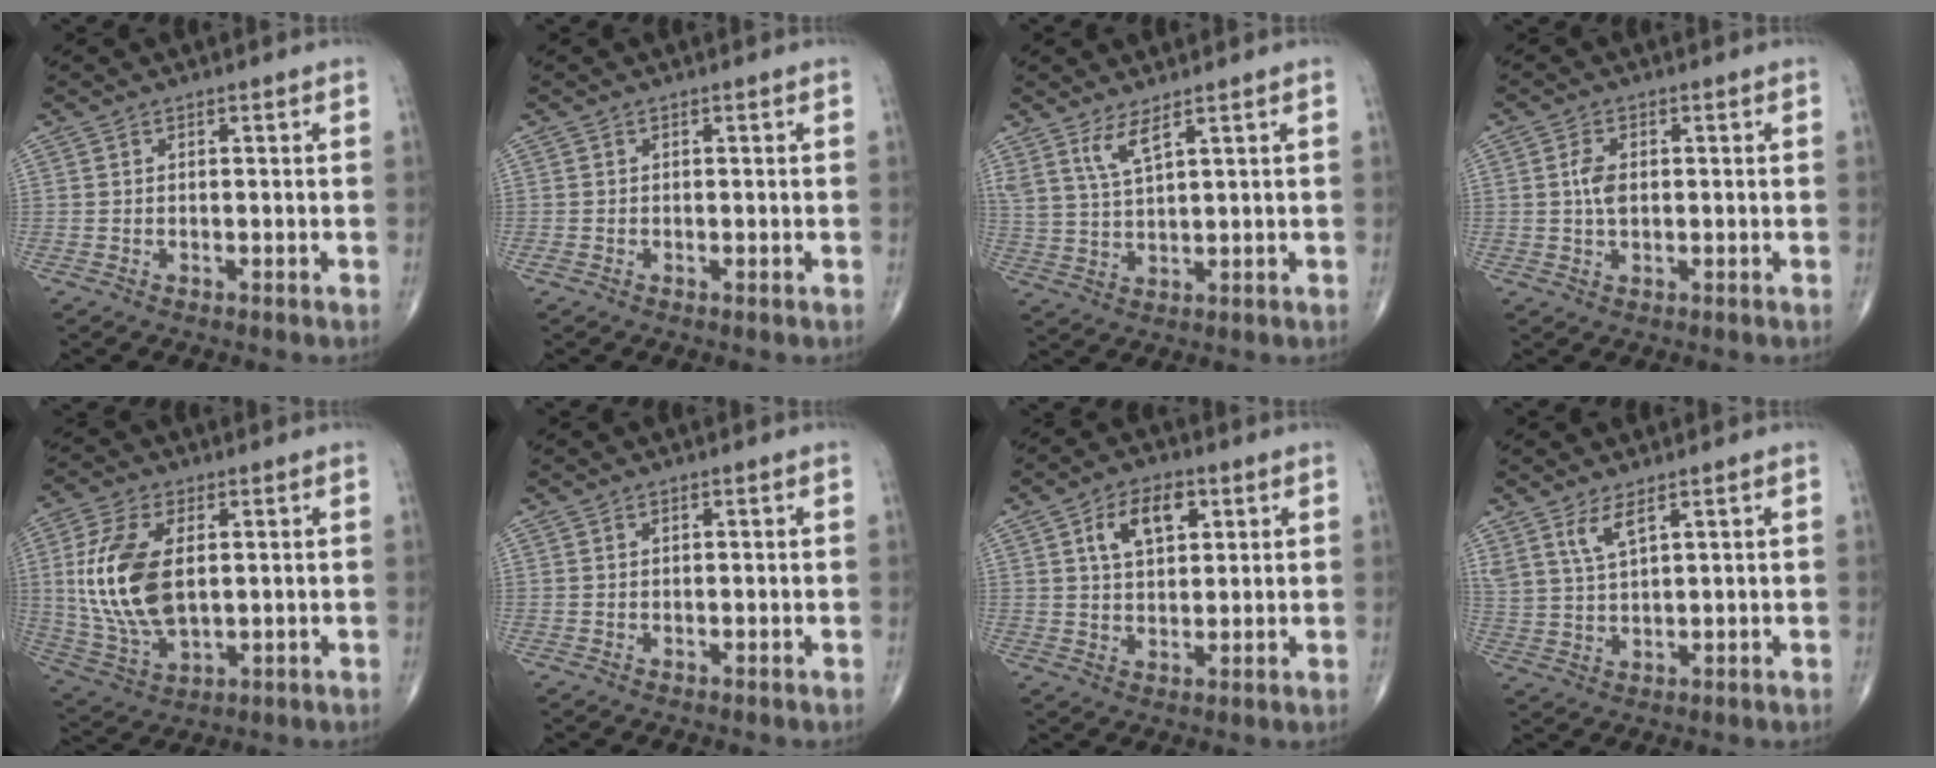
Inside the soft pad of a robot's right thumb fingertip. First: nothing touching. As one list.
[{"total": 0.8, "force": [-0.2, 0.5, 0.6], "torque": [-0.014, -0.002, -0.005]}, {"total": 4.9, "force": [3.2, 0.9, 3.6], "torque": [-0.079, -0.024, 0.071]}, {"total": 3.5, "force": [0.3, 2.0, 2.9], "torque": [-0.057, 0.001, 0.005]}, {"total": 15.8, "force": [1.9, 8.6, 13.1], "torque": [-0.273, -0.011, 0.046]}, {"total": 0.0}, {"total": 8.7, "force": [3.3, 5.0, 6.3], "torque": [-0.088, -0.004, 0.054]}, {"total": 4.7, "force": [3.0, 1.3, 3.4], "torque": [-0.074, -0.017, 0.067]}]